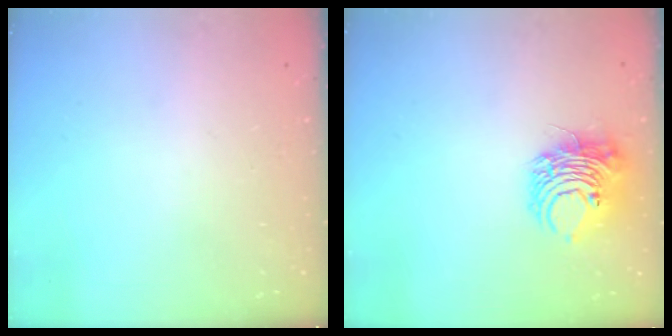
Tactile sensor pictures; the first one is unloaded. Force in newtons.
{"total": 8.9, "press": 8.8, "slide": 1.5}